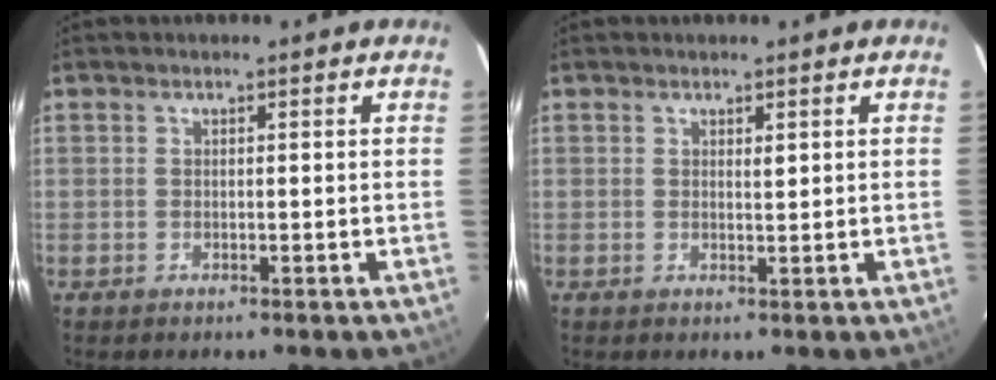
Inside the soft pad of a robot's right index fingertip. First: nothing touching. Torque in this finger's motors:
{"motor_torque": [0.12, 0.05, -0.01, 0.02]}